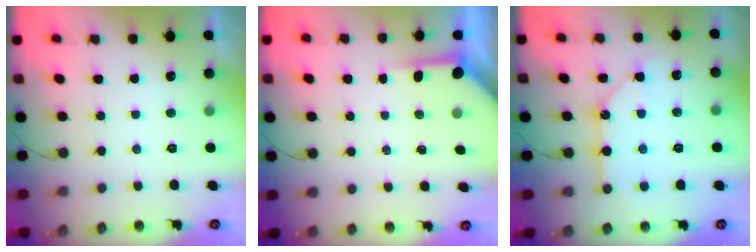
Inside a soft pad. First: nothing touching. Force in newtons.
{"total": 3.9, "press": 3.9, "slide": 0.3}
{"total": 12.0, "press": 12.0, "slide": 1.0}